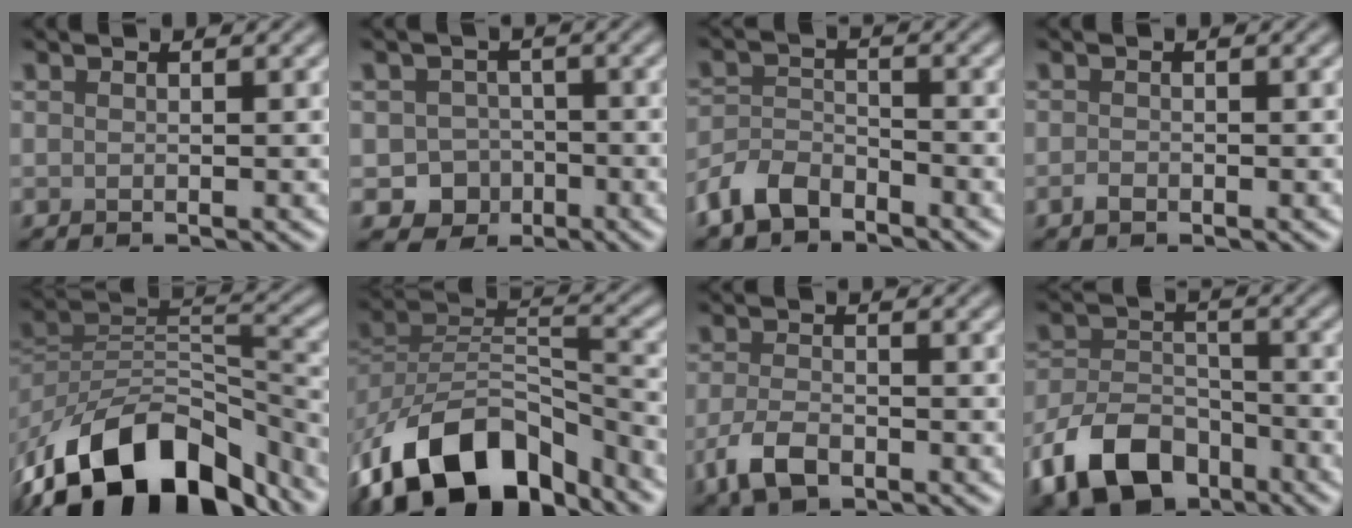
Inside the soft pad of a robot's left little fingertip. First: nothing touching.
{"total": 3.9, "force": [-1.6, 3.4, 0.9], "torque": [0.004, 0.001, -0.031]}
{"total": 3.7, "force": [-3.0, 1.7, 1.4], "torque": [-0.027, 0.002, -0.072]}
{"total": 0.8, "force": [-0.5, 0.5, 0.5], "torque": [-0.010, -0.002, -0.011]}
{"total": 15.1, "force": [-9.4, 8.4, 8.3], "torque": [-0.167, 0.007, -0.169]}
{"total": 12.5, "force": [-7.8, 6.7, 7.1], "torque": [-0.126, 0.007, -0.148]}
{"total": 3.5, "force": [-2.0, 1.7, 2.3], "torque": [-0.051, -0.004, -0.044]}
{"total": 8.5, "force": [-5.1, 5.1, 4.5], "torque": [-0.088, -0.006, -0.101]}